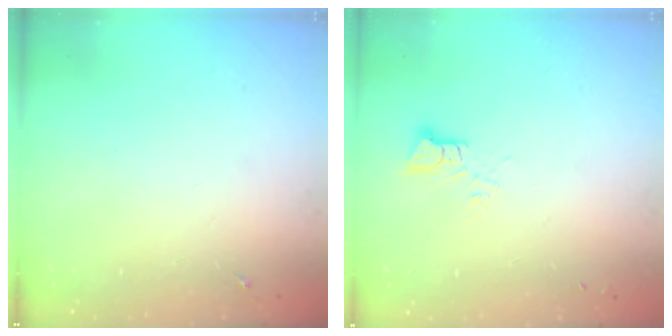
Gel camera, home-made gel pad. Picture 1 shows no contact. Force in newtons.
{"total": 3.4, "press": 3.4, "slide": 0.1}